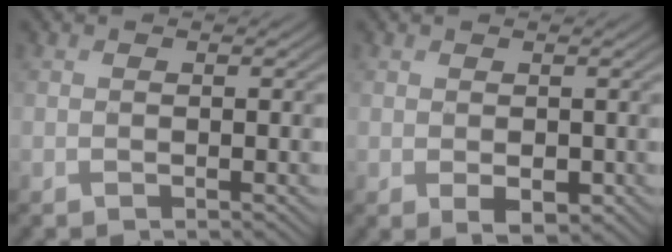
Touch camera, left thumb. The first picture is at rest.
{"total": 2.3, "force": [-0.4, 1.5, 1.7], "torque": [-0.033, -0.010, -0.002]}